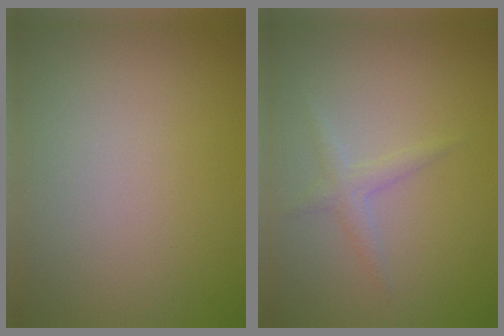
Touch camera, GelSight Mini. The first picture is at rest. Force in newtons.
{"total": 1.5, "press": 1.5, "slide": 0.0}